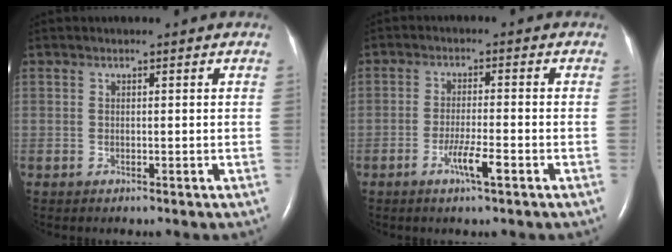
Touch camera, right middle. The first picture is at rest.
{"total": 4.1, "force": [-2.1, 0.0, 3.6], "torque": [-0.070, -0.005, -0.039]}